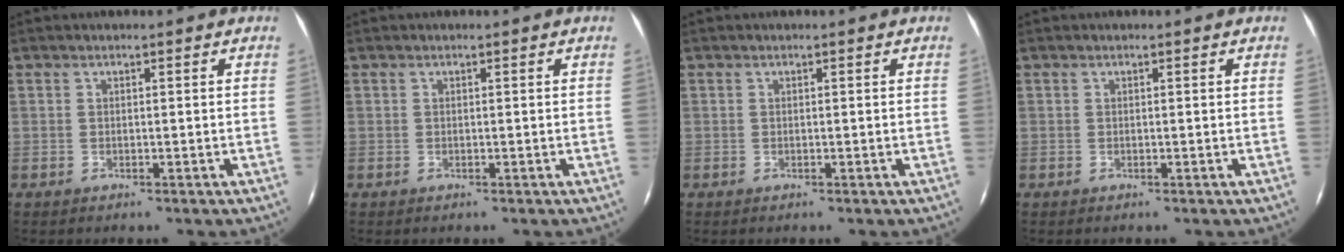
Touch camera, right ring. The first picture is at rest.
{"total": 0.0}
{"total": 0.0}
{"total": 0.0}